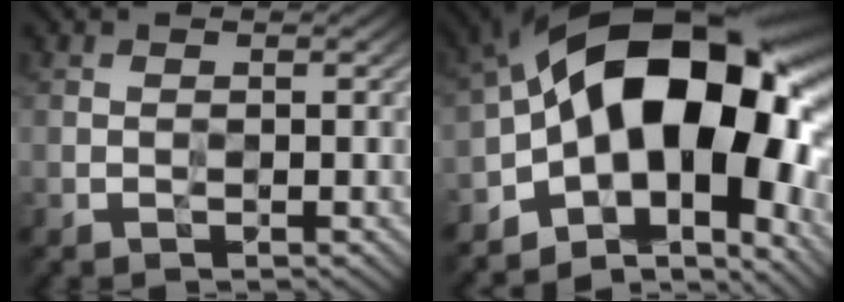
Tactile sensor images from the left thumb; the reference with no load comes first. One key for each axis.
{"total": 19.1, "fx": -1.2, "fy": 10.9, "fz": 15.7, "tx": -0.246, "ty": 0.012, "tz": -0.030}